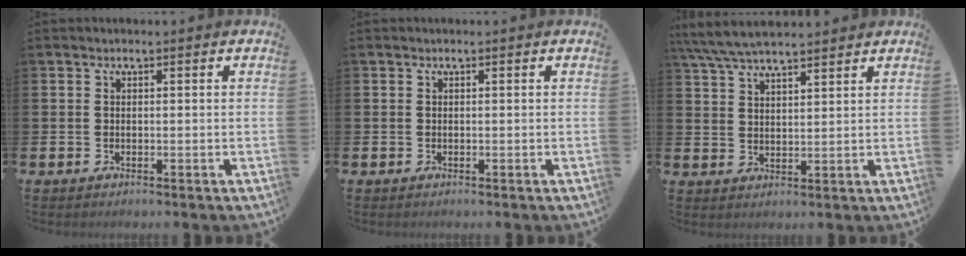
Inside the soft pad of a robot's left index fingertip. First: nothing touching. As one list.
[{"total": 0.0}, {"total": 6.1, "force": [5.7, 0.9, 2.0], "torque": [-0.058, -0.018, 0.105]}]